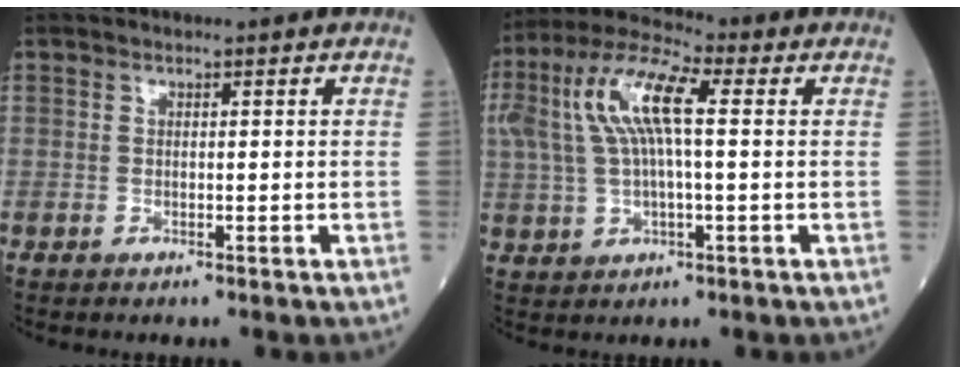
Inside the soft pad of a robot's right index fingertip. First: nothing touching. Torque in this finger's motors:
{"motor_torque": [1.51, 0.57, 0.48, 0.21]}